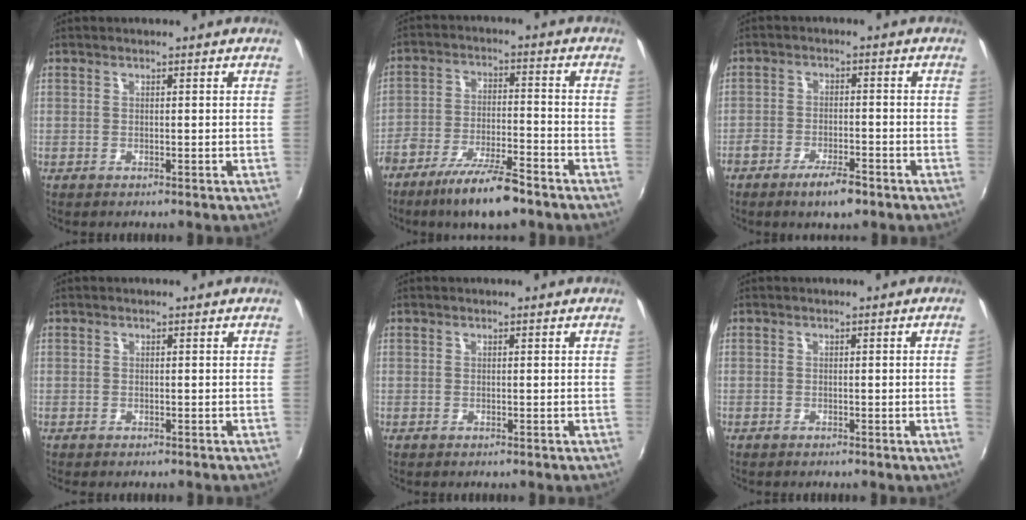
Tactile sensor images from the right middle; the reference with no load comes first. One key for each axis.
{"total": 11.6, "fx": -8.7, "fy": 2.5, "fz": 7.2, "tx": -0.149, "ty": -0.015, "tz": -0.152}
{"total": 6.3, "fx": -4.5, "fy": 1.7, "fz": 4.0, "tx": -0.097, "ty": -0.008, "tz": -0.077}
{"total": 0.5, "fx": -0.4, "fy": 0.4, "fz": 0.0, "tx": -0.001, "ty": 0.000, "tz": -0.007}
{"total": 0.0}
{"total": 1.6, "fx": 0.0, "fy": -1.0, "fz": 1.2, "tx": -0.011, "ty": -0.013, "tz": 0.003}